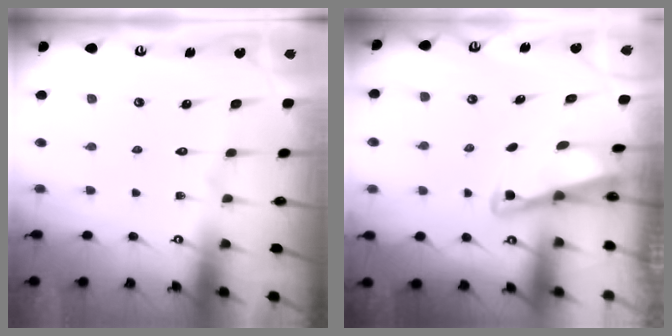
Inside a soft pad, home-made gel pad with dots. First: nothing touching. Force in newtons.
{"total": 2.9, "press": 2.9, "slide": 0.4}